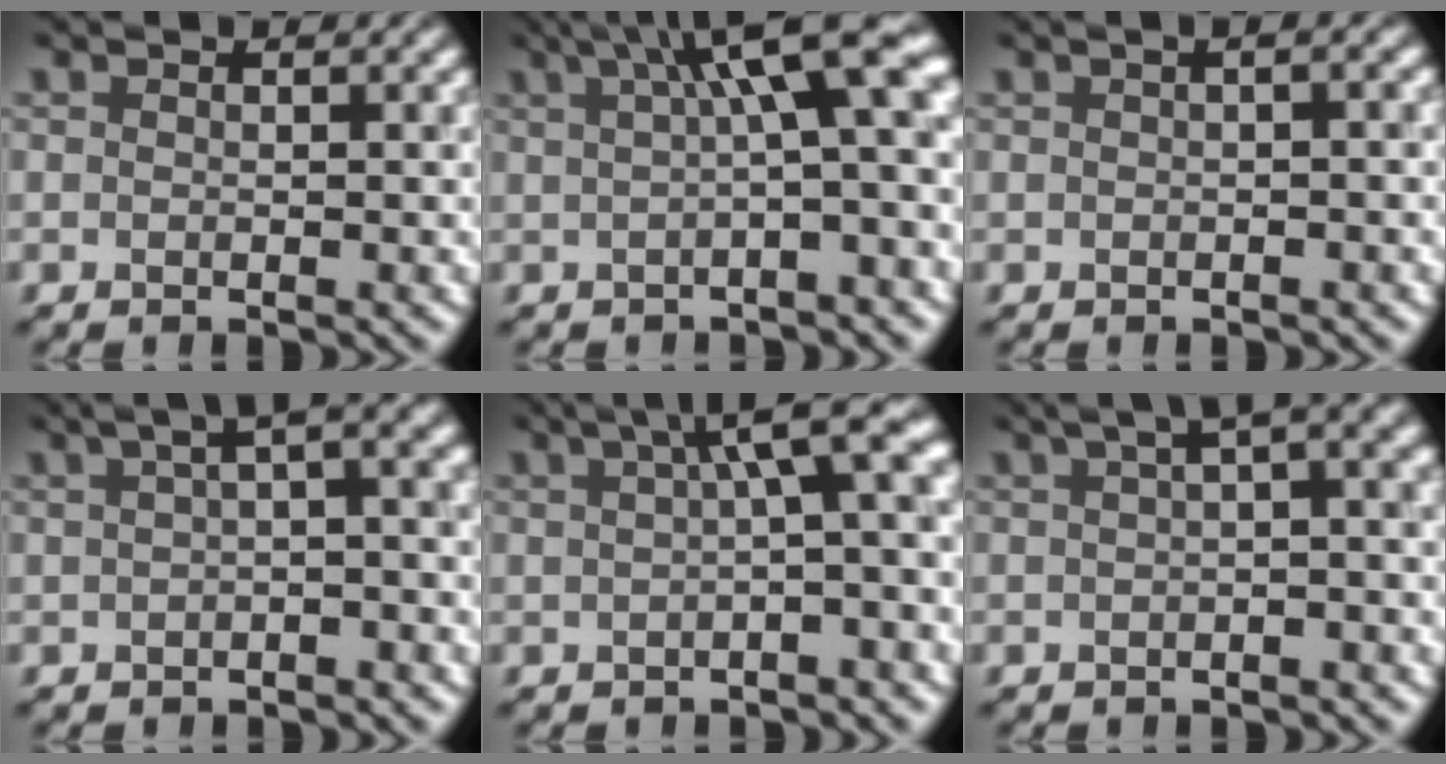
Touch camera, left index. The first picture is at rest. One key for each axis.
{"total": 9.1, "fx": 2.6, "fy": 2.2, "fz": 8.4, "tx": -0.111, "ty": 0.025, "tz": 0.034}
{"total": 1.3, "fx": 0.1, "fy": 0.5, "fz": 1.2, "tx": -0.020, "ty": 0.007, "tz": 0.002}
{"total": 5.1, "fx": 1.3, "fy": 1.5, "fz": 4.6, "tx": -0.063, "ty": 0.021, "tz": 0.012}
{"total": 6.9, "fx": 1.7, "fy": 1.7, "fz": 6.4, "tx": -0.080, "ty": 0.024, "tz": 0.019}
{"total": 5.0, "fx": 1.5, "fy": 1.3, "fz": 4.6, "tx": -0.053, "ty": 0.022, "tz": 0.014}